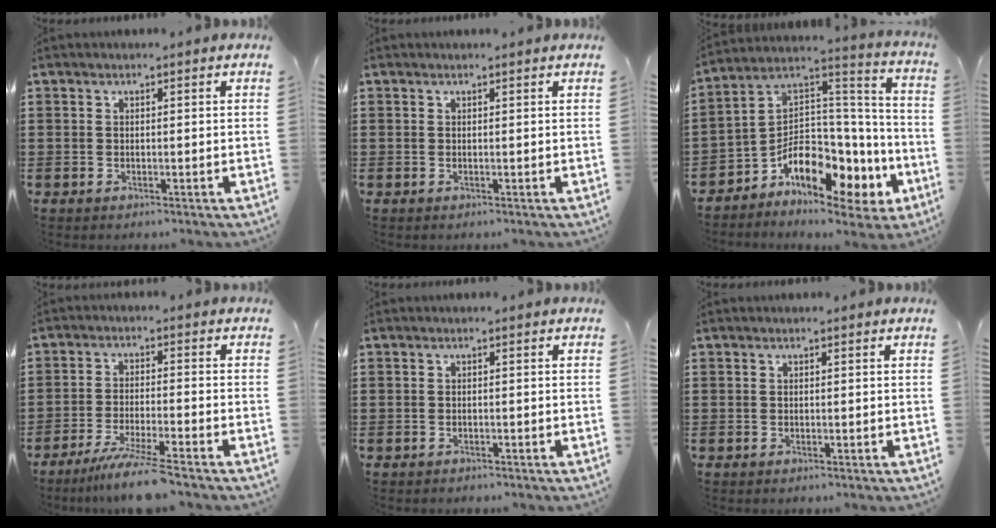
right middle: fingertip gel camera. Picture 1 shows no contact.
{"total": 0.0}
{"total": 10.3, "force": [-6.0, 5.3, 6.5], "torque": [-0.132, -0.006, -0.112]}
{"total": 6.4, "force": [-5.3, -0.6, 3.6], "torque": [-0.075, -0.025, -0.100]}
{"total": 0.5, "force": [-0.5, 0.0, 0.0], "torque": [-0.002, -0.002, -0.011]}
{"total": 0.0}